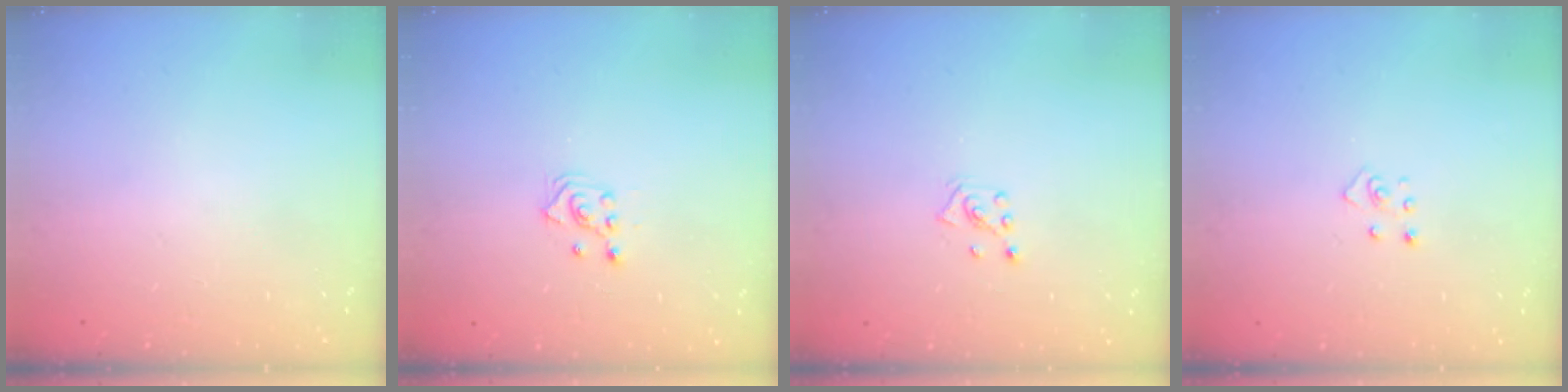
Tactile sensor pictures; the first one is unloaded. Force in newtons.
{"total": 2.5, "press": 2.3, "slide": 1.0}
{"total": 2.8, "press": 2.8, "slide": 0.2}
{"total": 2.8, "press": 2.8, "slide": 0.3}